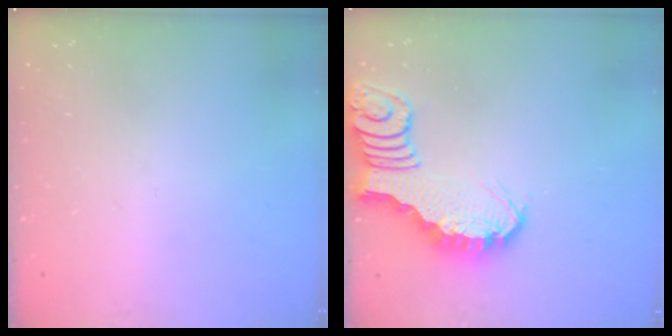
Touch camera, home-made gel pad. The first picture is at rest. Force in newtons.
{"total": 2.8, "press": 2.8, "slide": 0.4}